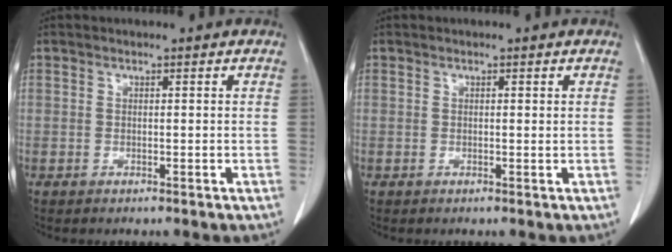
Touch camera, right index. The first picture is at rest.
{"total": 0.0}